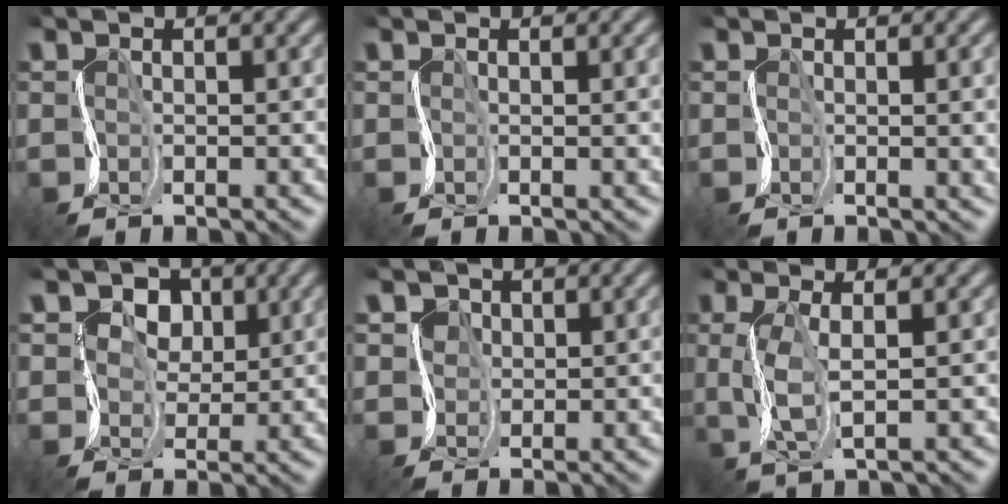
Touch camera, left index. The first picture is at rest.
{"total": 2.3, "force": [0.3, 0.9, 2.1], "torque": [-0.025, 0.002, 0.005]}
{"total": 4.6, "force": [0.0, 2.1, 4.1], "torque": [-0.035, -0.002, 0.004]}
{"total": 6.9, "force": [3.7, 4.8, 3.4], "torque": [-0.049, 0.017, 0.037]}
{"total": 2.6, "force": [1.5, 2.1, 0.5], "torque": [-0.011, 0.018, 0.015]}
{"total": 2.9, "force": [0.7, 0.9, 2.7], "torque": [-0.068, 0.005, 0.016]}